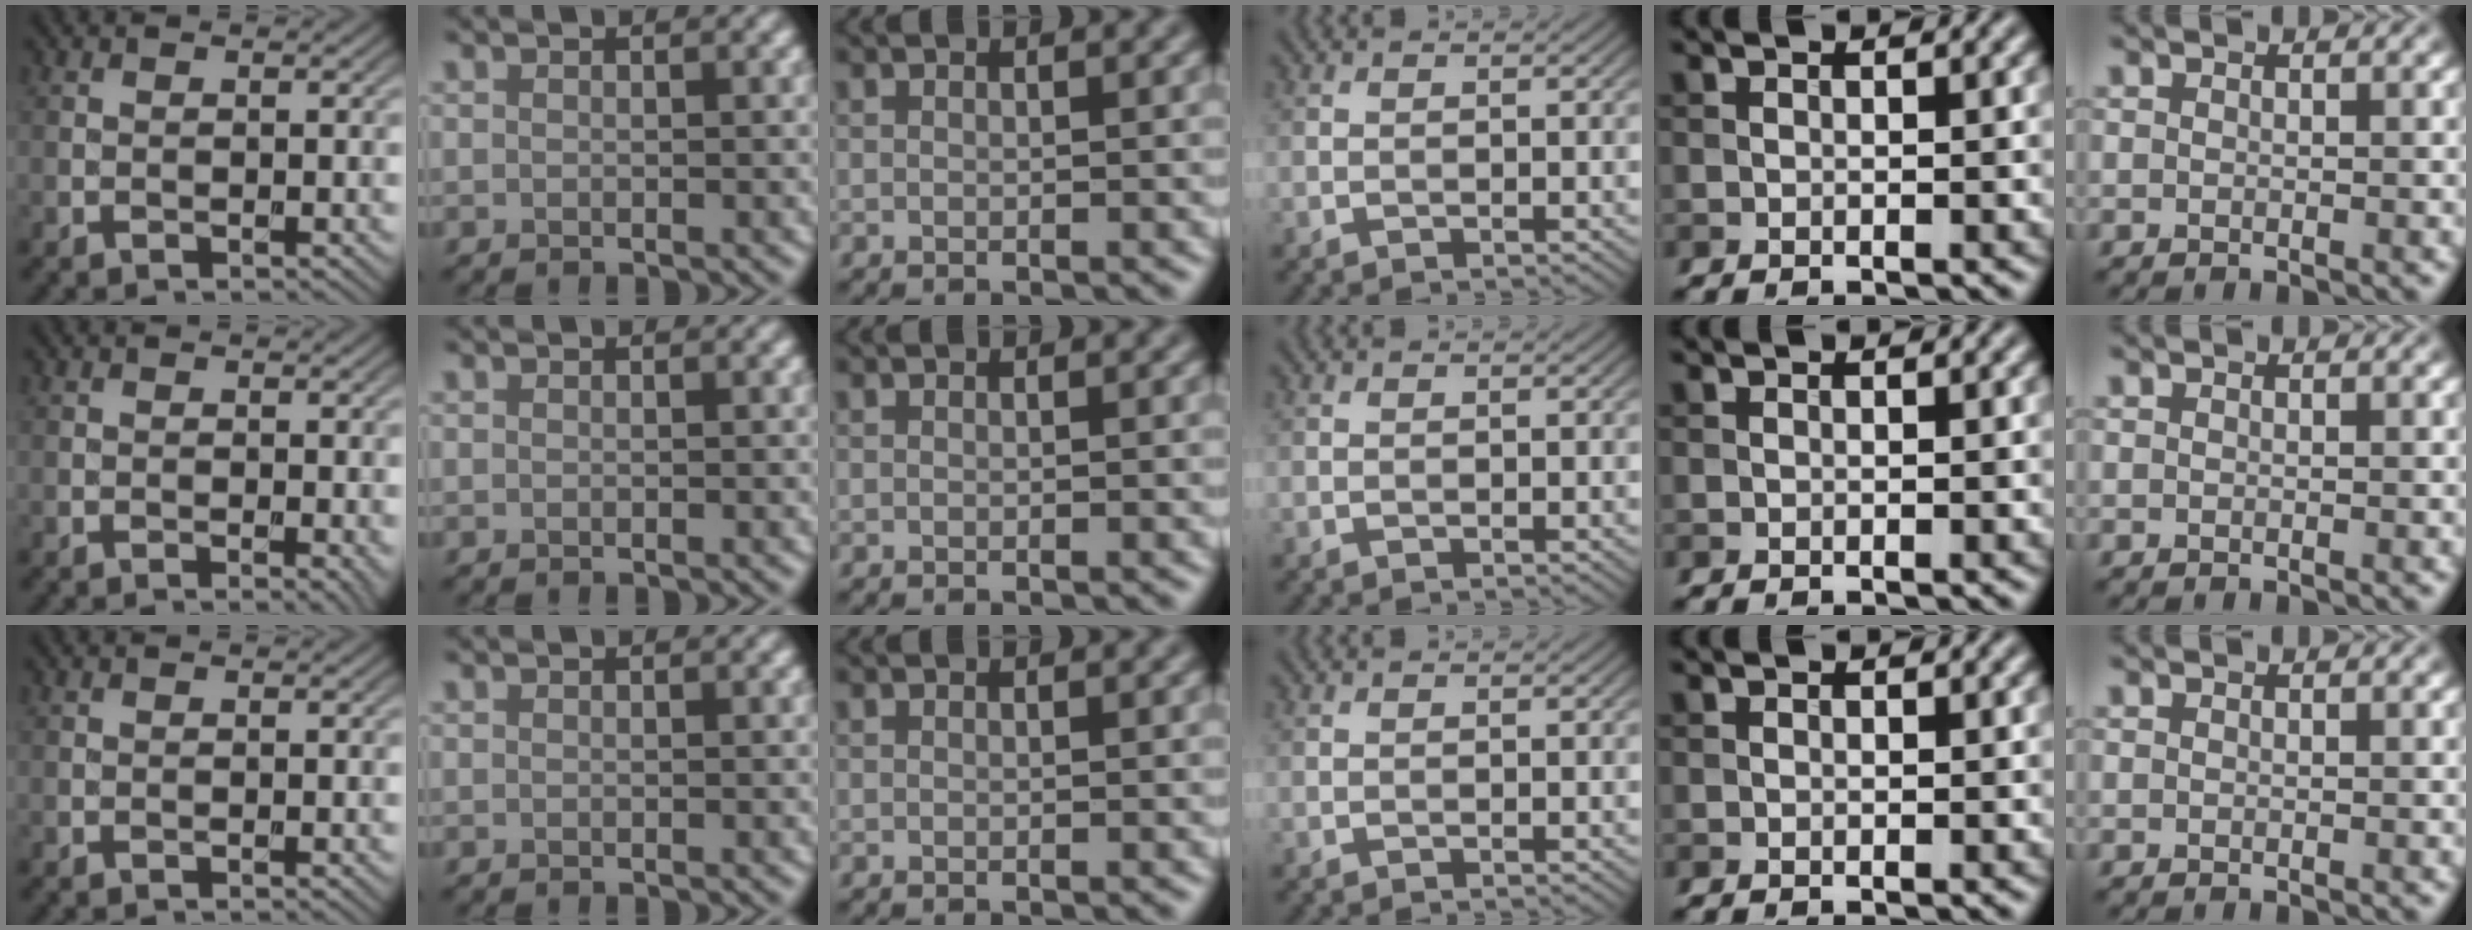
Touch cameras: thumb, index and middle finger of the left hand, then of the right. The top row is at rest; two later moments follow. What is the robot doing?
{"motion": "screw", "object": "dispenser bottle"}